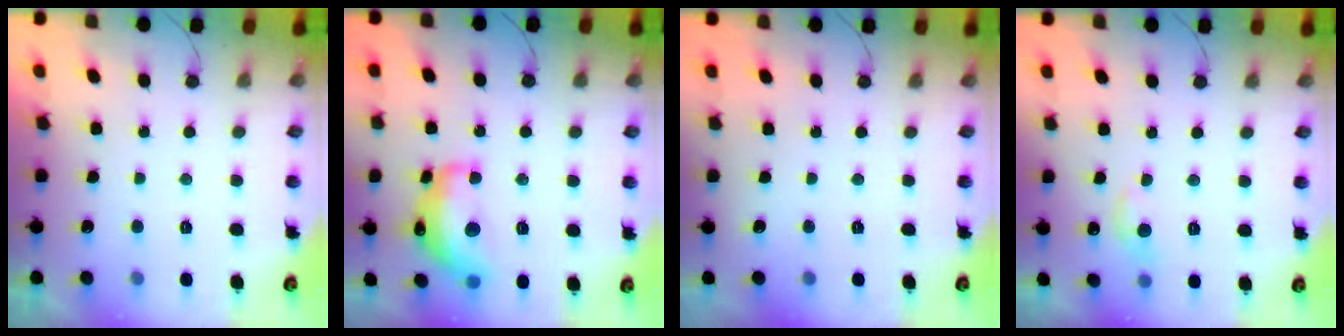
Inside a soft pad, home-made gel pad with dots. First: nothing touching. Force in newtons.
{"total": 16.5, "press": 16.5, "slide": 0.7}
{"total": 0.0}
{"total": 5.6, "press": 5.5, "slide": 0.7}